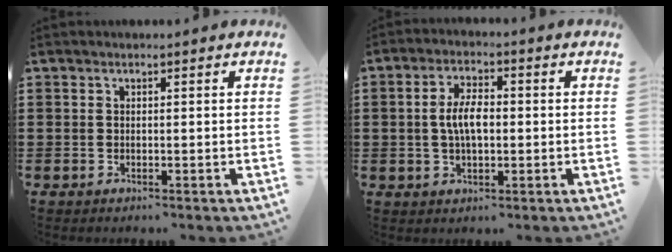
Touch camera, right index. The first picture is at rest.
{"total": 5.5, "force": [-0.1, 2.5, 4.9], "torque": [-0.099, 0.006, -0.006]}